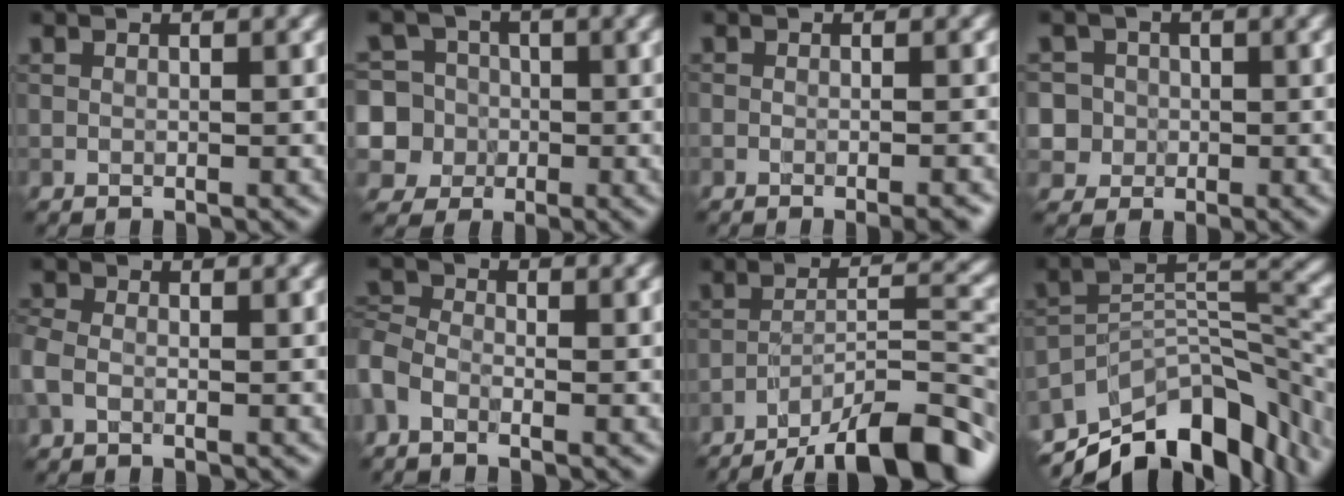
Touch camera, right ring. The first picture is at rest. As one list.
[{"total": 9.1, "force": [-1.5, 8.8, 2.1], "torque": [-0.063, 0.009, -0.043]}, {"total": 2.5, "force": [-1.3, 0.8, 1.9], "torque": [-0.009, 0.003, -0.013]}, {"total": 5.3, "force": [-0.1, 5.1, 1.4], "torque": [-0.020, 0.027, -0.016]}, {"total": 2.2, "force": [-0.7, 1.5, 1.4], "torque": [-0.039, 0.003, -0.024]}, {"total": 2.3, "force": [-1.2, 1.3, 1.5], "torque": [-0.038, 0.001, -0.039]}, {"total": 12.4, "force": [-9.5, 3.0, 7.4], "torque": [-0.114, 0.011, -0.150]}, {"total": 13.0, "force": [-9.1, 5.5, 7.6], "torque": [-0.126, 0.007, -0.153]}]